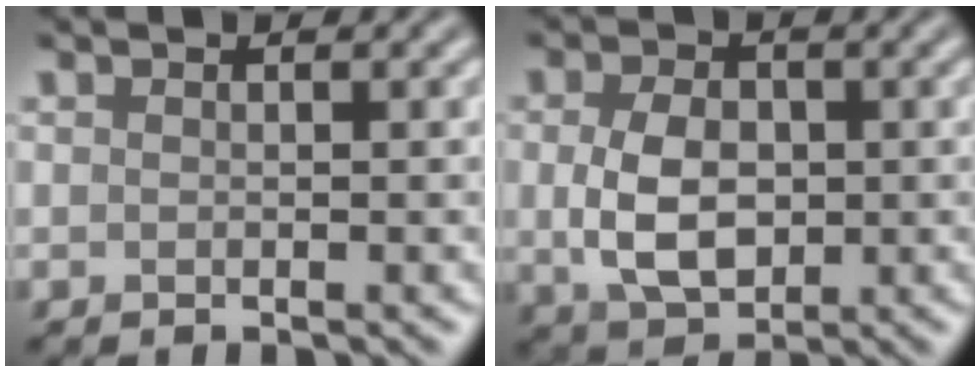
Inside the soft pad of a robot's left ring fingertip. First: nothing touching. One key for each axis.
{"total": 5.4, "fx": -0.2, "fy": 3.7, "fz": 3.9, "tx": -0.082, "ty": -0.005, "tz": -0.001}